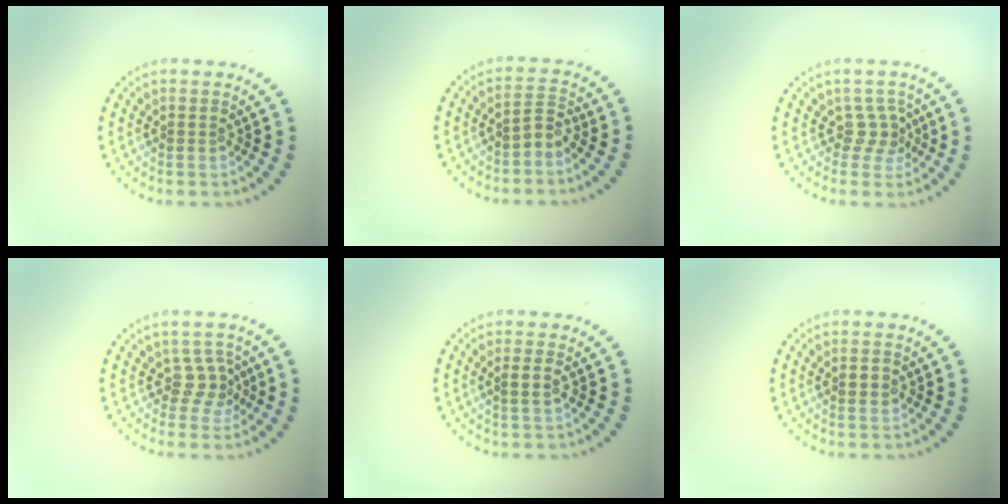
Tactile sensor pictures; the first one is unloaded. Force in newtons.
{"total": 1.8, "press": 1.4, "slide": 1.2}
{"total": 2.0, "press": 1.4, "slide": 1.5}
{"total": 2.1, "press": 1.5, "slide": 1.5}
{"total": 1.3, "press": 1.1, "slide": 0.7}
{"total": 1.1, "press": 1.1, "slide": 0.1}